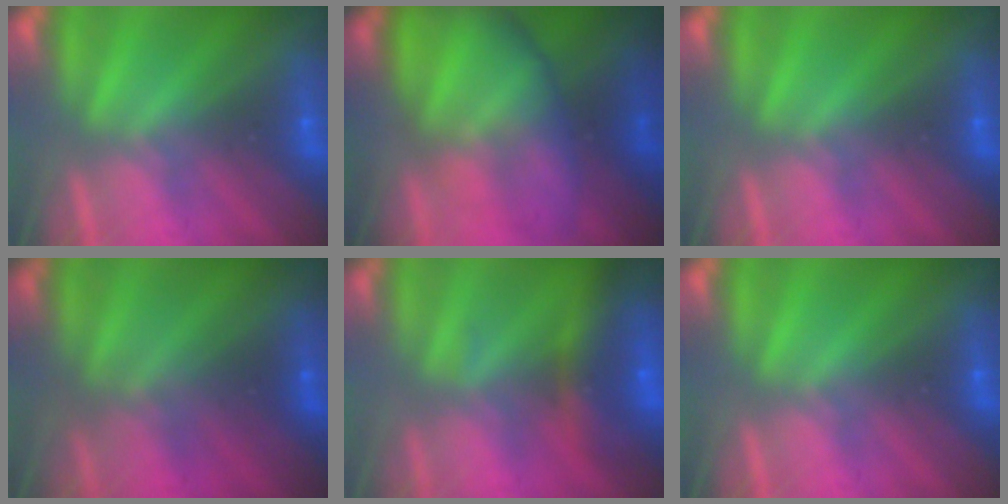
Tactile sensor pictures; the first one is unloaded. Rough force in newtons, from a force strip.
{"total": 8.6}
{"total": 0.0}
{"total": 1.8}
{"total": 6.4}
{"total": 0.0}